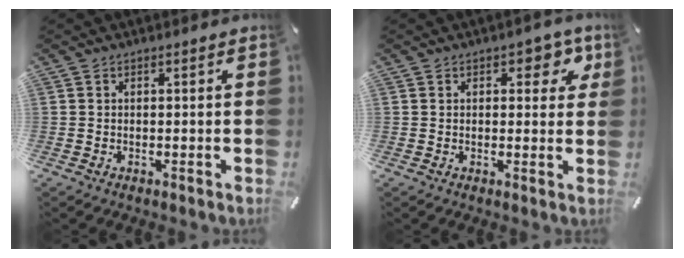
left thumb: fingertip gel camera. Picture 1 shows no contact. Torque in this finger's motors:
{"motor_torque": [0.68, 0.65, 0.44, -0.51, 0.01]}